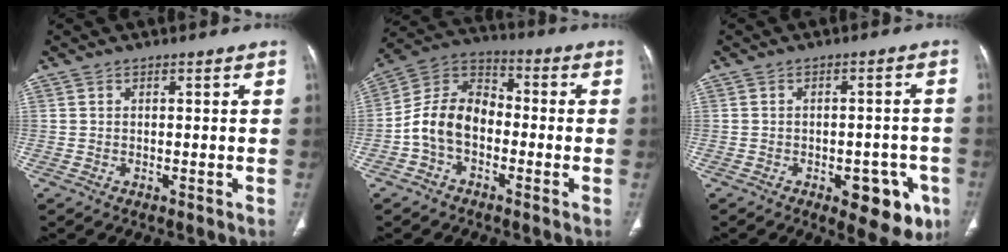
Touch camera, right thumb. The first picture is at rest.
{"total": 11.1, "force": [-2.8, 7.7, 7.5], "torque": [-0.126, 0.041, -0.066]}
{"total": 10.7, "force": [-4.8, 5.3, 8.0], "torque": [-0.064, 0.017, -0.051]}